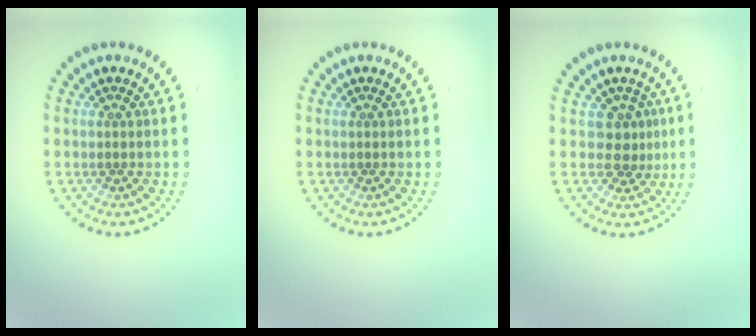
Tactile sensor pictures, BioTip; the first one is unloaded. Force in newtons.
{"total": 0.0}
{"total": 2.1, "press": 1.3, "slide": 1.6}